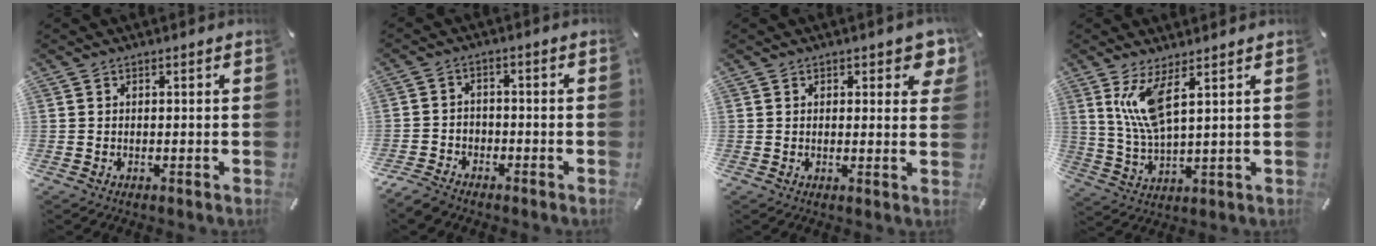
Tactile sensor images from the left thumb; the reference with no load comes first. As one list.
[{"total": 5.0, "force": [-3.6, 3.2, 1.1], "torque": [-0.027, 0.020, -0.071]}, {"total": 3.8, "force": [2.1, 2.0, 2.4], "torque": [-0.024, -0.007, 0.032]}, {"total": 9.4, "force": [4.4, 2.7, 7.9], "torque": [-0.176, -0.008, 0.077]}]